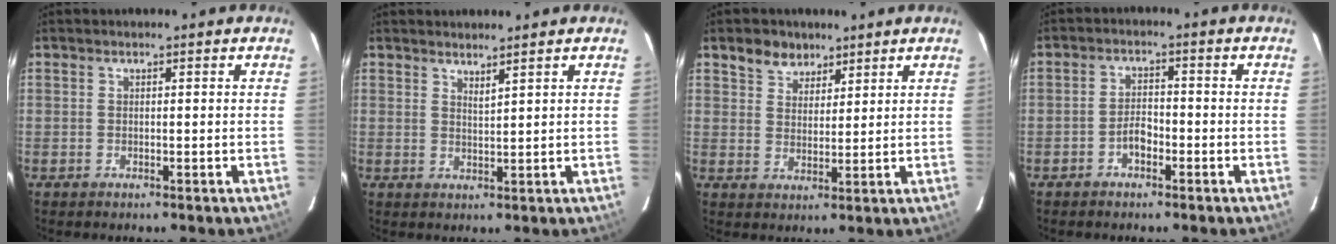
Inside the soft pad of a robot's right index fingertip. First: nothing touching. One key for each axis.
{"total": 1.9, "fx": 1.7, "fy": -0.2, "fz": 1.0, "tx": -0.018, "ty": -0.006, "tz": 0.027}
{"total": 5.4, "fx": 3.8, "fy": 3.6, "fz": 1.5, "tx": -0.025, "ty": 0.014, "tz": 0.066}
{"total": 2.9, "fx": -1.8, "fy": 1.4, "fz": 1.8, "tx": -0.037, "ty": 0.009, "tz": -0.032}